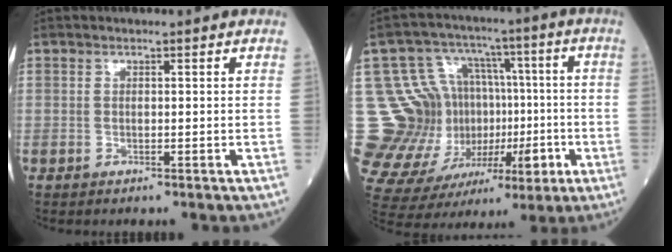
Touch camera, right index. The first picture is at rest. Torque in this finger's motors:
{"motor_torque": [-0.13, 0.03, -0.06, -0.08]}